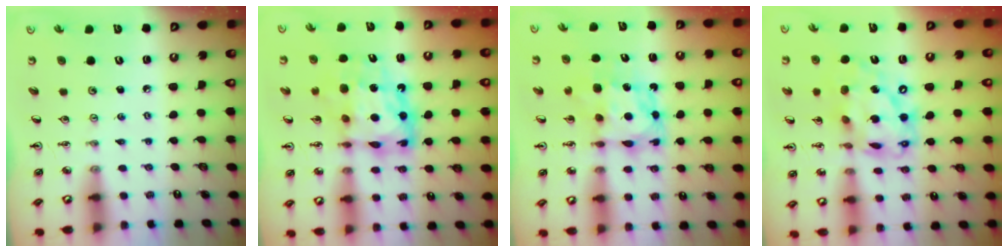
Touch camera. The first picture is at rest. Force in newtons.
{"total": 12.6, "press": 12.6, "slide": 1.1}
{"total": 7.8, "press": 7.8, "slide": 0.7}
{"total": 18.1, "press": 18.0, "slide": 2.0}